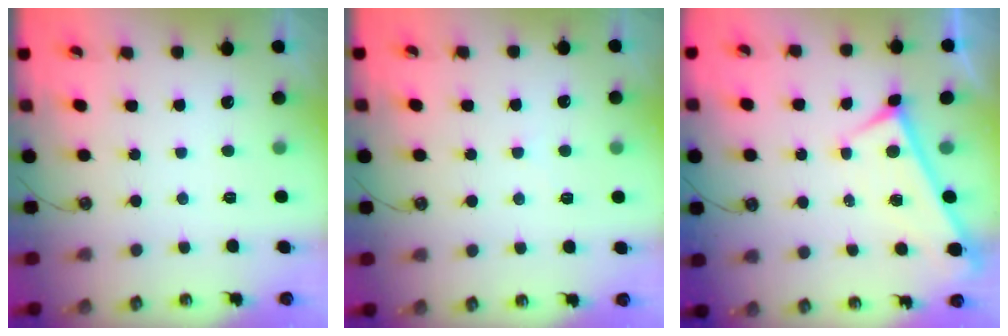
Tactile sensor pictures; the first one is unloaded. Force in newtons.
{"total": 2.2, "press": 2.2, "slide": 0.3}
{"total": 0.0}